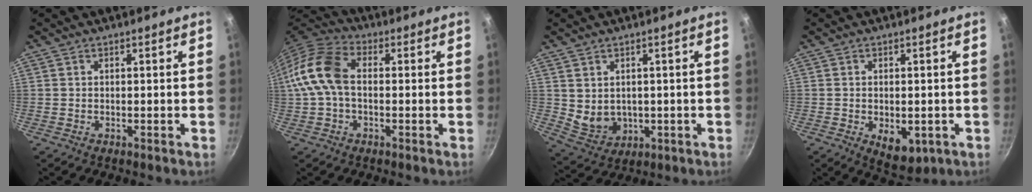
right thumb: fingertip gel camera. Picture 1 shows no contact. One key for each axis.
{"total": 11.8, "fx": 0.1, "fy": 7.5, "fz": 9.1, "tx": -0.172, "ty": 0.033, "tz": -0.017}
{"total": 6.1, "fx": 0.5, "fy": 4.9, "fz": 3.6, "tx": -0.049, "ty": -0.013, "tz": 0.030}
{"total": 7.0, "fx": -1.9, "fy": 4.1, "fz": 5.4, "tx": -0.061, "ty": -0.003, "tz": -0.015}